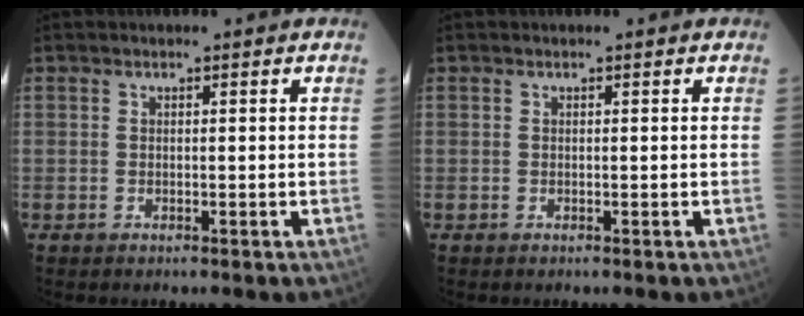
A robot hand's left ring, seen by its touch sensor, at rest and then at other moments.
{"total": 0.0}